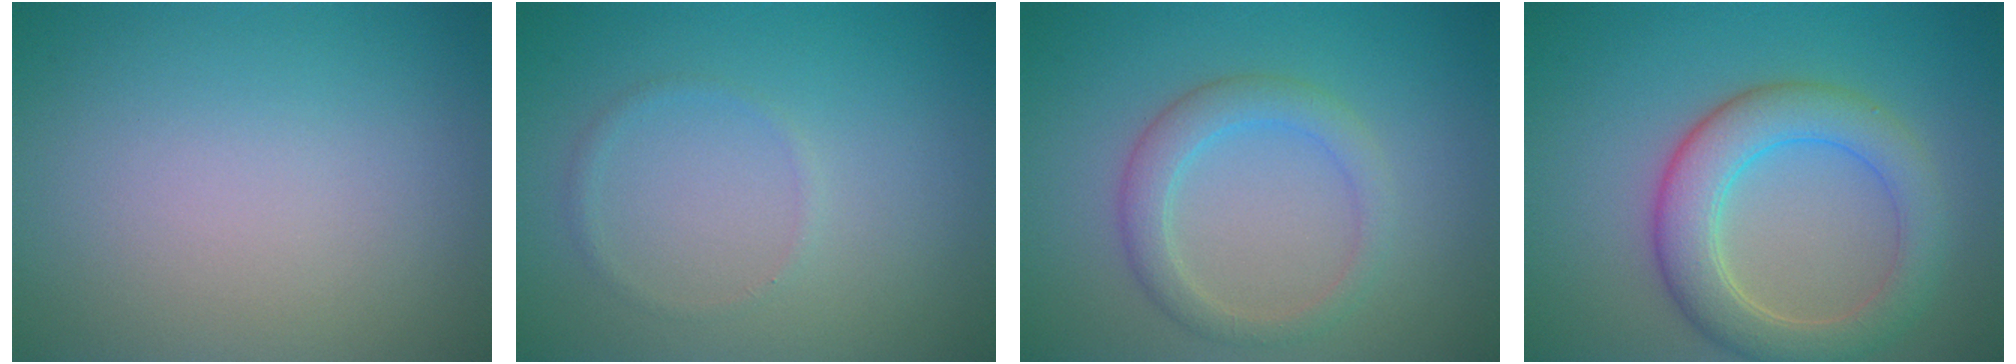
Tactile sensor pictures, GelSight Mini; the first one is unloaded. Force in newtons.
{"total": 0.8, "press": 0.8, "slide": 0.2}
{"total": 2.9, "press": 2.9, "slide": 0.1}
{"total": 5.7, "press": 5.7, "slide": 0.3}